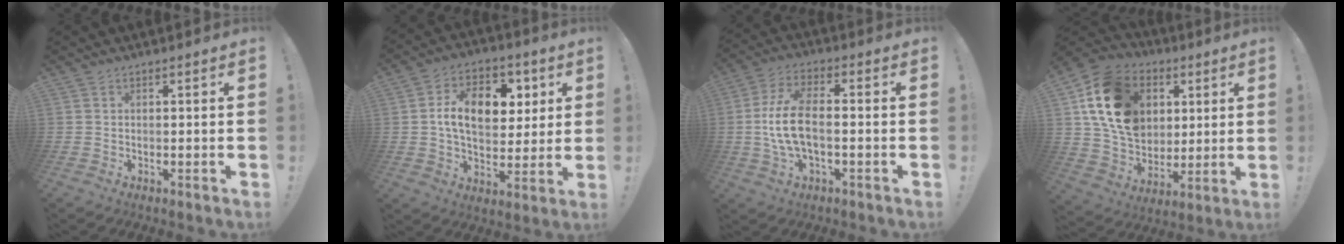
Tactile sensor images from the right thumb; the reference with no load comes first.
{"total": 14.8, "force": [3.4, 10.0, 10.4], "torque": [-0.153, -0.002, 0.068]}
{"total": 11.5, "force": [-1.4, 5.3, 10.1], "torque": [-0.206, 0.004, -0.024]}
{"total": 20.0, "force": [6.6, 15.9, 10.2], "torque": [-0.167, -0.022, 0.142]}